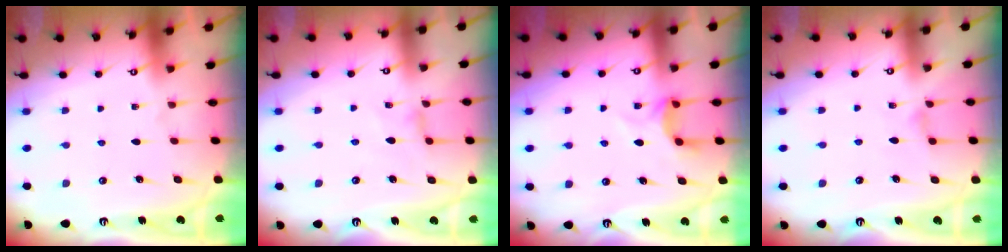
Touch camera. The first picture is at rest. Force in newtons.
{"total": 1.3, "press": 1.3, "slide": 0.4}
{"total": 4.3, "press": 4.3, "slide": 0.8}
{"total": 1.7, "press": 1.6, "slide": 0.4}